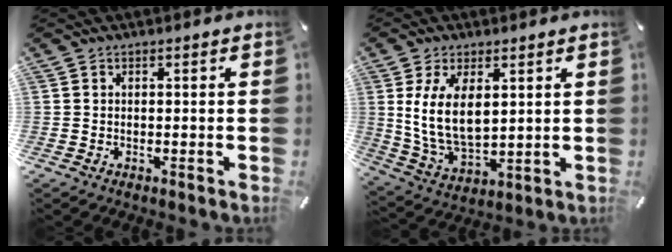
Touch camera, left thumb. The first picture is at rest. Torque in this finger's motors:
{"motor_torque": [1.35, 1.52, 1.41, -1.24, 0.57]}